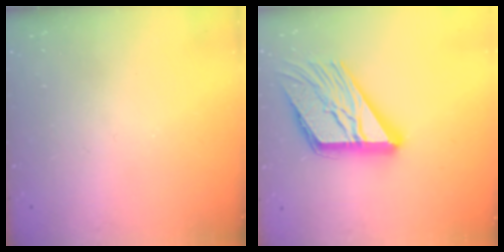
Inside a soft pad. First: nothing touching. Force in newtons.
{"total": 19.0, "press": 18.9, "slide": 1.9}